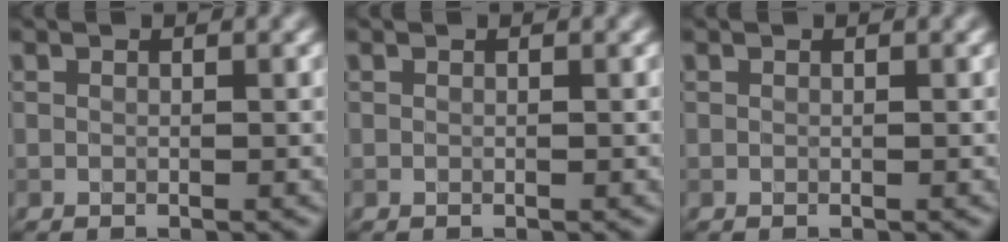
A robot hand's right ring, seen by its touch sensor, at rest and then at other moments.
{"total": 0.0}
{"total": 0.0}